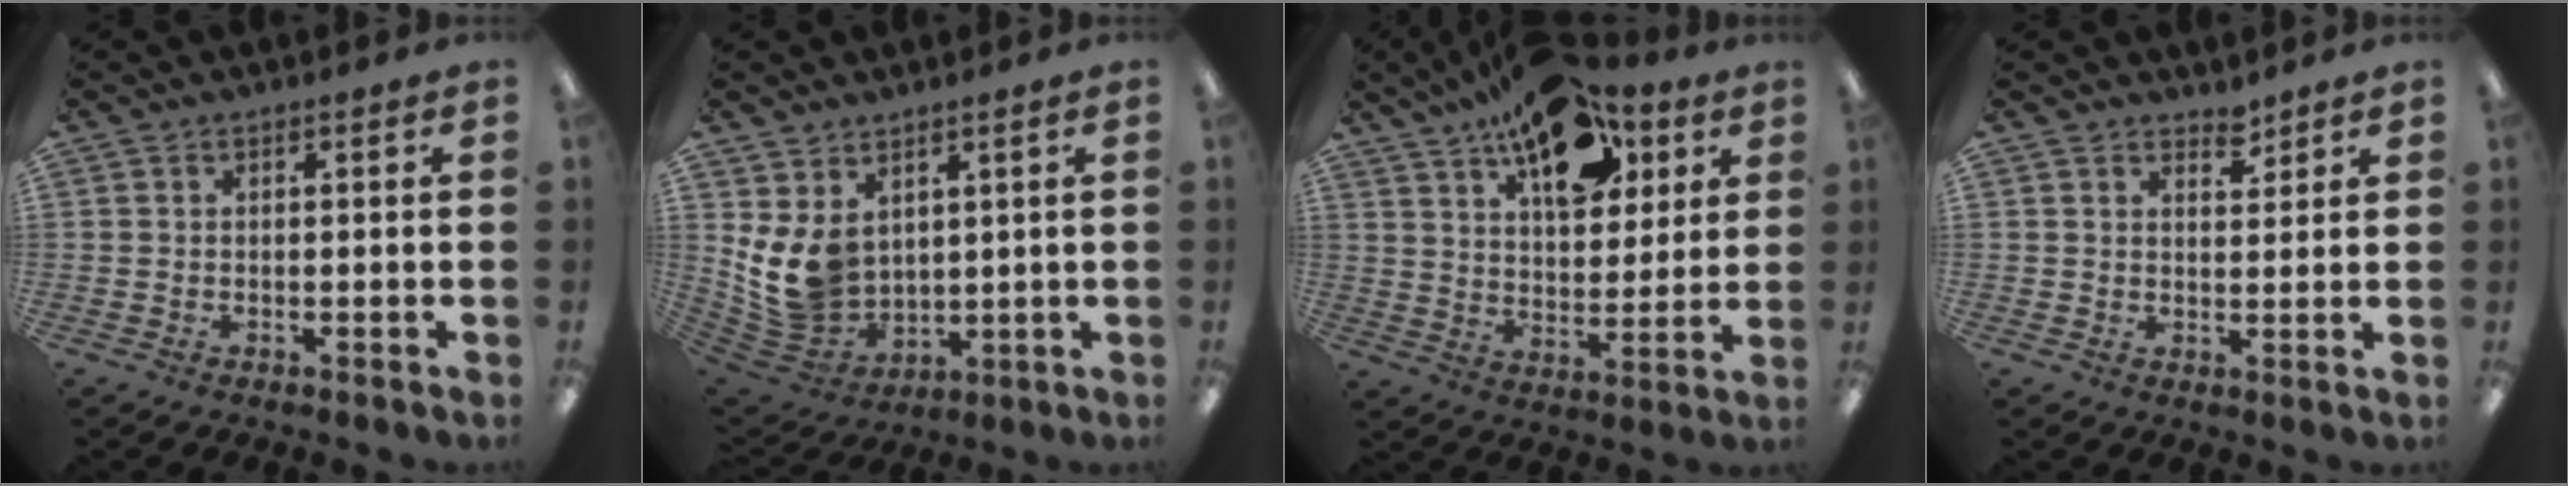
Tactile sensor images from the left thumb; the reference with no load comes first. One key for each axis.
{"total": 10.2, "fx": 4.0, "fy": 7.6, "fz": 5.5, "tx": -0.134, "ty": -0.030, "tz": 0.083}
{"total": 18.9, "fx": 11.8, "fy": 9.8, "fz": 11.1, "tx": -0.164, "ty": -0.057, "tz": 0.203}
{"total": 3.3, "fx": 2.9, "fy": 1.2, "fz": 0.7, "tx": 0.007, "ty": -0.024, "tz": 0.050}